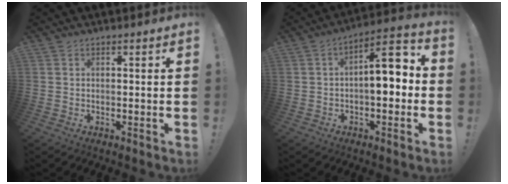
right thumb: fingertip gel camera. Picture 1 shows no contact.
{"total": 10.7, "force": [0.2, 4.7, 9.6], "torque": [-0.124, 0.000, 0.001]}